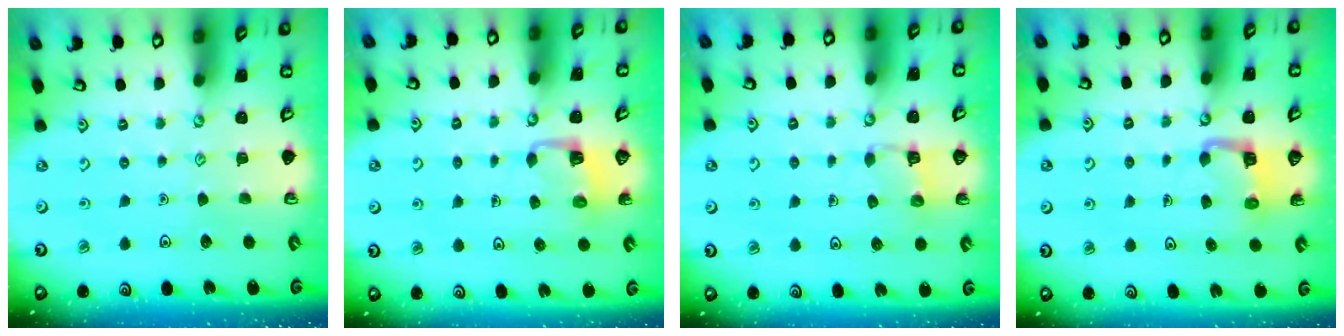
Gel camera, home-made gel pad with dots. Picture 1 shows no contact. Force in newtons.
{"total": 3.8, "press": 3.8, "slide": 0.3}
{"total": 4.1, "press": 4.1, "slide": 0.4}
{"total": 4.2, "press": 4.2, "slide": 0.2}